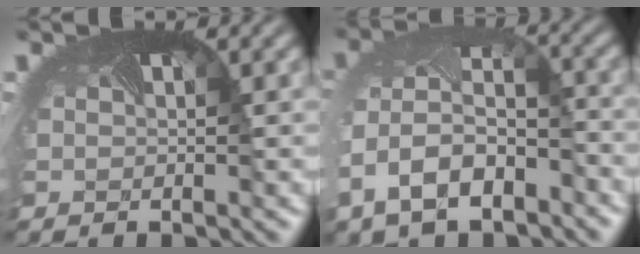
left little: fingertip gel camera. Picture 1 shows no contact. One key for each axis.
{"total": 7.2, "fx": -3.7, "fy": 4.5, "fz": 4.3, "tx": -0.116, "ty": -0.018, "tz": -0.066}